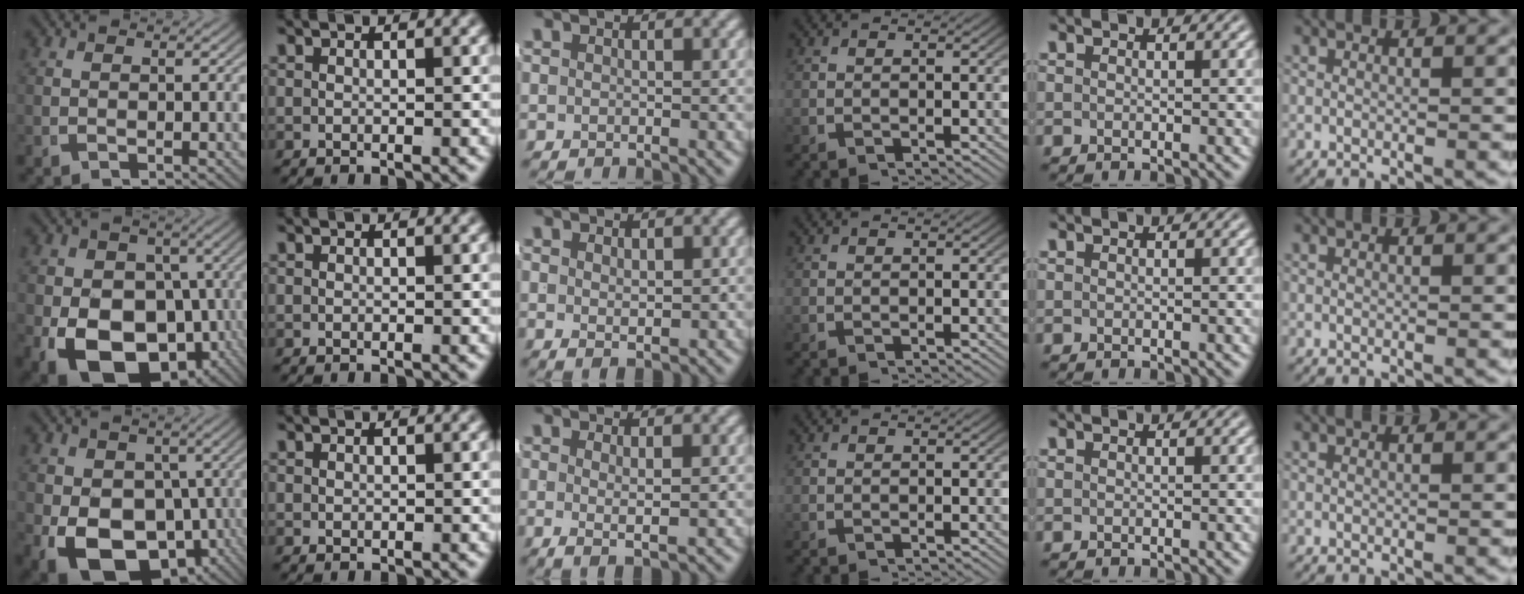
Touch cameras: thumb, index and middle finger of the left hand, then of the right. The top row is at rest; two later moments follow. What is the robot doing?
{"motion": "lift_and_place", "object": "shorts"}